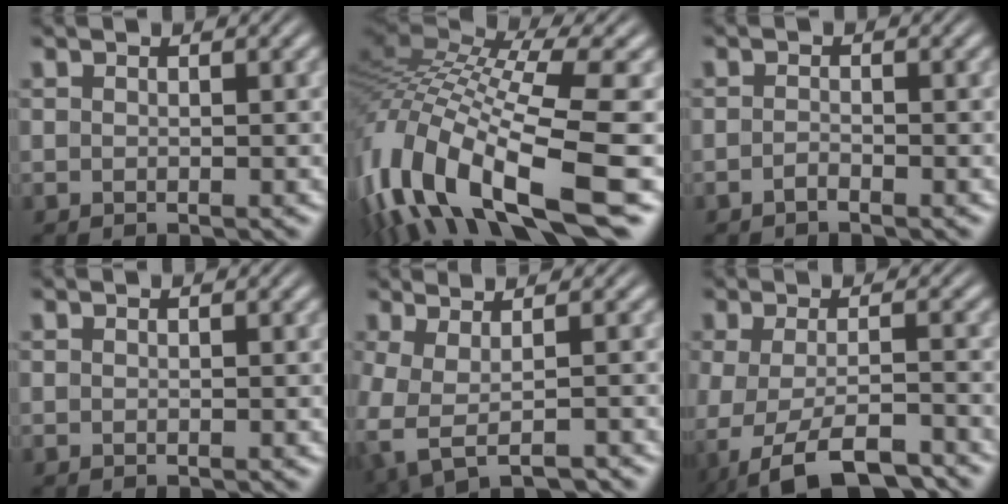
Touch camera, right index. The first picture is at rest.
{"total": 13.4, "force": [-2.9, 7.8, 10.6], "torque": [-0.234, -0.030, -0.035]}
{"total": 1.2, "force": [-1.1, 0.5, 0.3], "torque": [-0.011, -0.002, -0.022]}
{"total": 0.0}
{"total": 6.3, "force": [-0.1, 4.1, 4.8], "torque": [-0.105, -0.008, 0.004]}
{"total": 7.3, "force": [-4.5, 3.3, 4.7], "torque": [-0.104, -0.030, -0.055]}